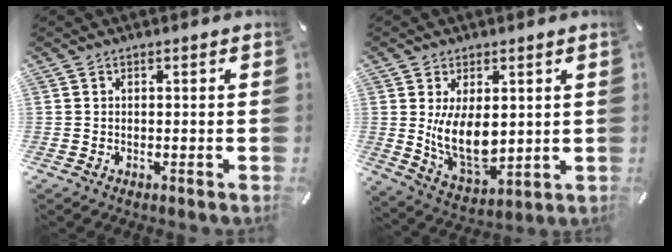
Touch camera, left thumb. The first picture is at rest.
{"total": 11.7, "force": [1.9, 7.3, 9.0], "torque": [-0.171, -0.023, 0.035]}